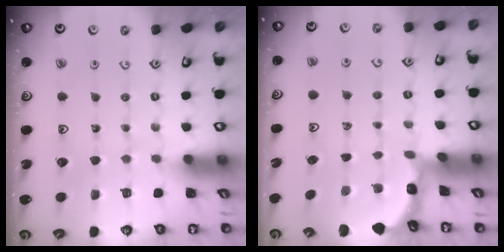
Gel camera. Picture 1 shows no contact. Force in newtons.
{"total": 2.0, "press": 2.0, "slide": 0.2}